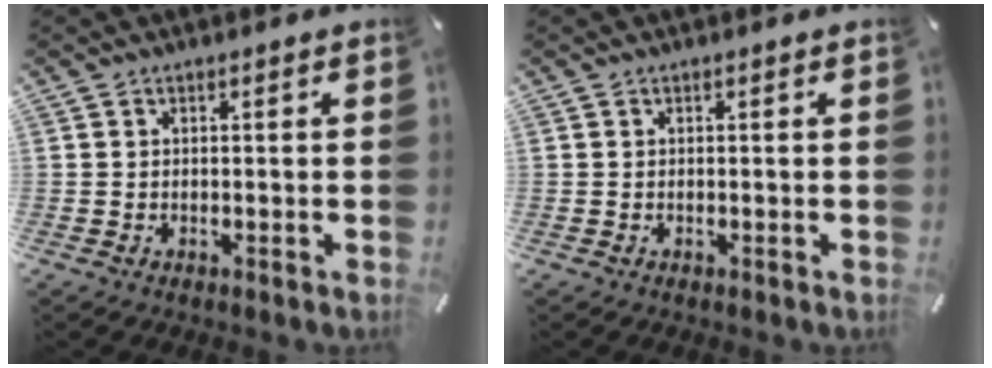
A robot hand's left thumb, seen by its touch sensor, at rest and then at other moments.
{"total": 0.0}